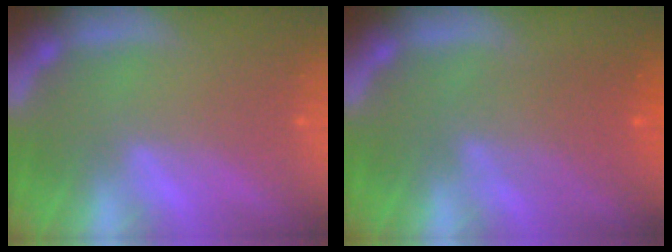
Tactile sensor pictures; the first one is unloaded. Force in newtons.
{"total": 4.6}